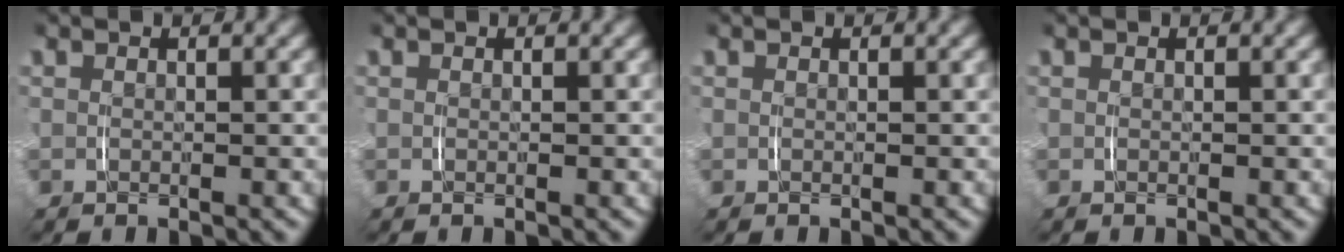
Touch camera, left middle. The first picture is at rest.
{"total": 0.0}
{"total": 0.0}
{"total": 0.0}